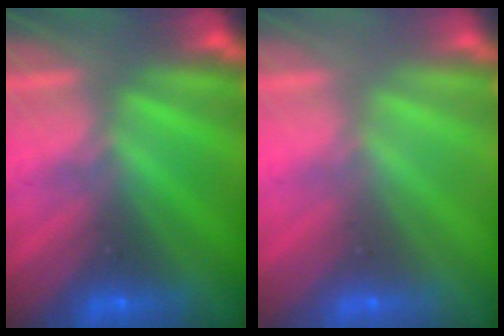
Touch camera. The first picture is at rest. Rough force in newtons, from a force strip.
{"total": 3.3}